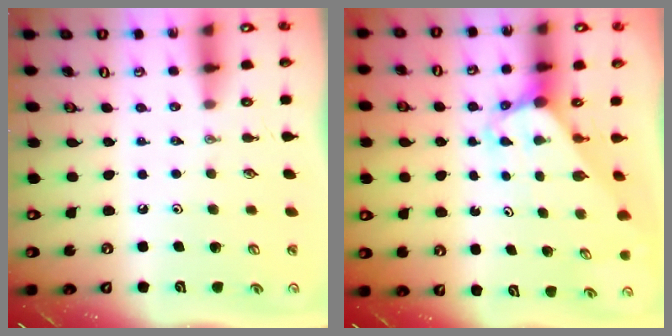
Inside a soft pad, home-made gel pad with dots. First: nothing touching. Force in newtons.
{"total": 3.2, "press": 3.2, "slide": 0.2}